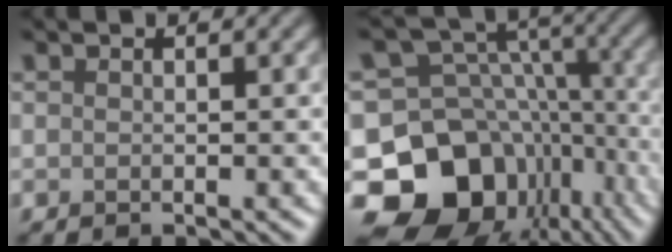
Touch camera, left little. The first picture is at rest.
{"total": 14.4, "force": [-6.6, 11.1, 6.3], "torque": [-0.121, 0.014, -0.105]}